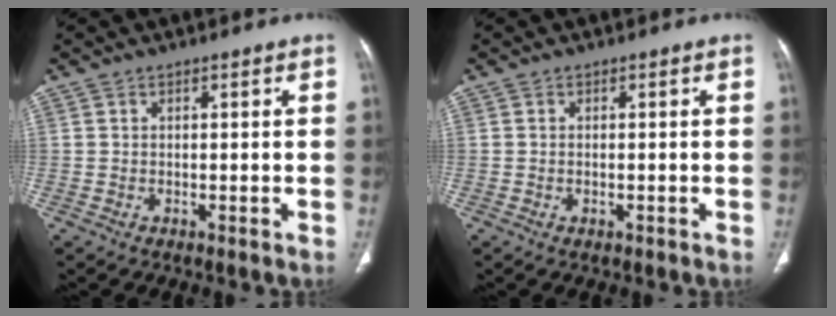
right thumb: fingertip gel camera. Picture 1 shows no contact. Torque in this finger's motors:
{"motor_torque": [-0.39, 0.07, 0.07, 0.45, -0.02]}